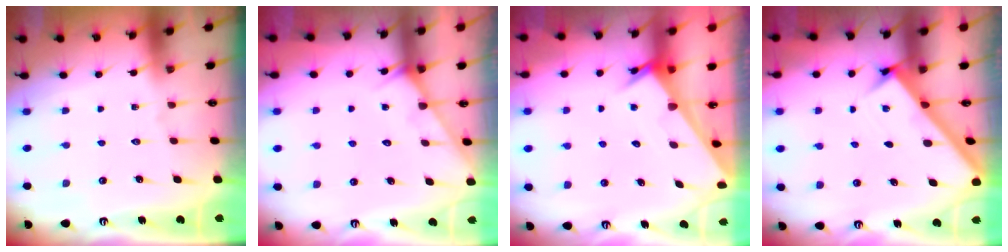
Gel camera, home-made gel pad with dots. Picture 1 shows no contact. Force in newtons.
{"total": 4.5, "press": 4.5, "slide": 0.3}
{"total": 2.5, "press": 2.5, "slide": 0.1}
{"total": 2.6, "press": 2.6, "slide": 0.3}